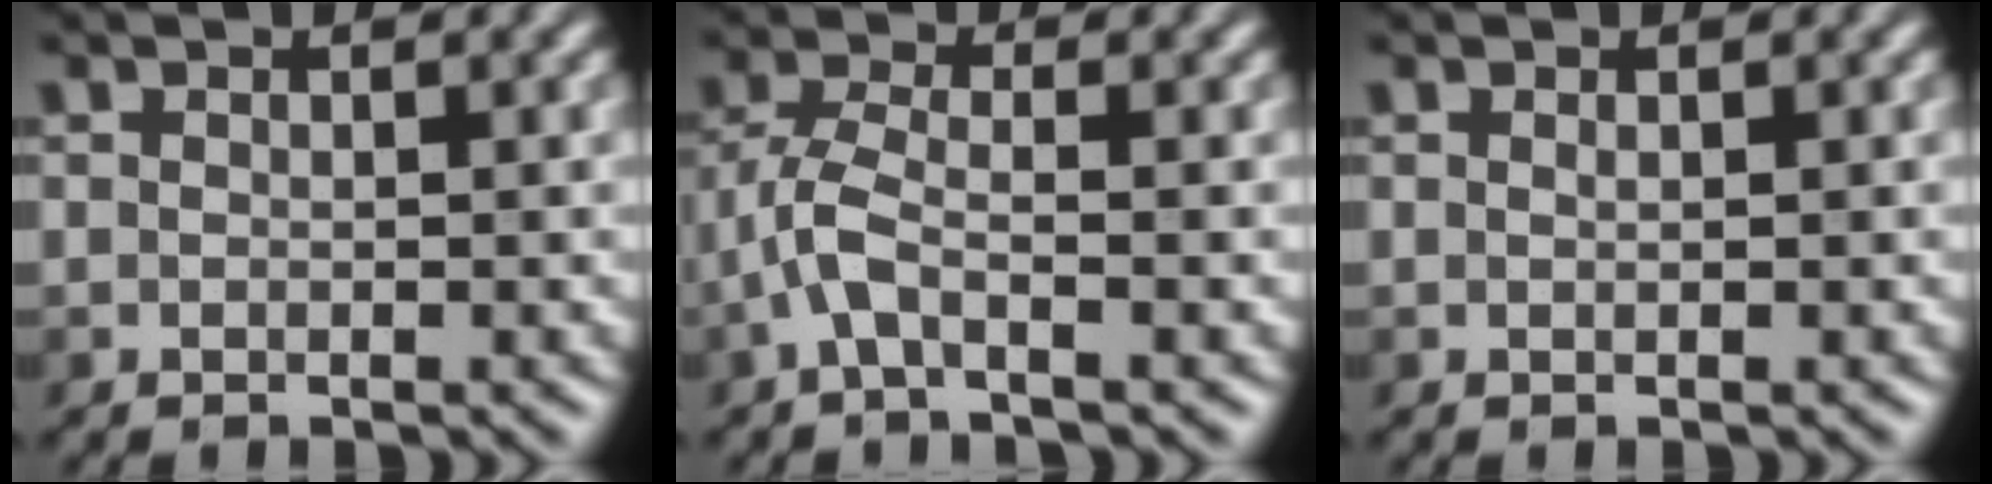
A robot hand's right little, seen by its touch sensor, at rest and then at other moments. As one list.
[{"total": 2.8, "force": [-1.4, 0.7, 2.2], "torque": [-0.056, 0.009, -0.037]}, {"total": 0.0}]